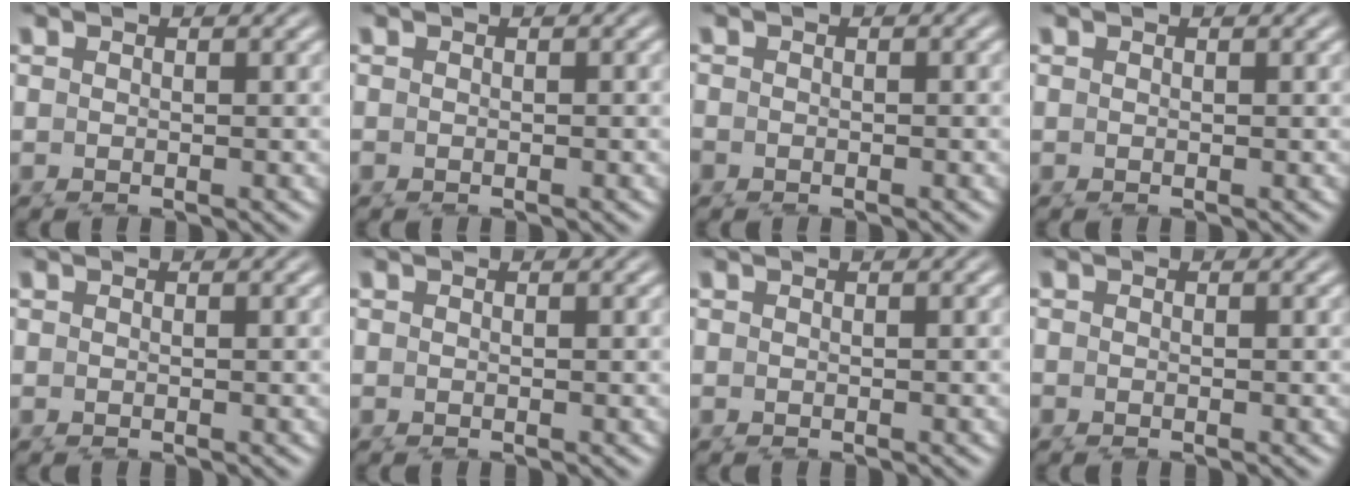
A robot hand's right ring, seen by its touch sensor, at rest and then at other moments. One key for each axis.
{"total": 0.7, "fx": -0.6, "fy": 0.3, "fz": 0.2, "tx": -0.010, "ty": -0.007, "tz": -0.007}
{"total": 1.8, "fx": -1.3, "fy": 1.2, "fz": 0.3, "tx": -0.018, "ty": -0.014, "tz": -0.017}
{"total": 0.0}
{"total": 0.0}
{"total": 0.0}
{"total": 0.0}
{"total": 0.7, "fx": -0.5, "fy": 0.5, "fz": 0.1, "tx": -0.007, "ty": -0.006, "tz": -0.008}